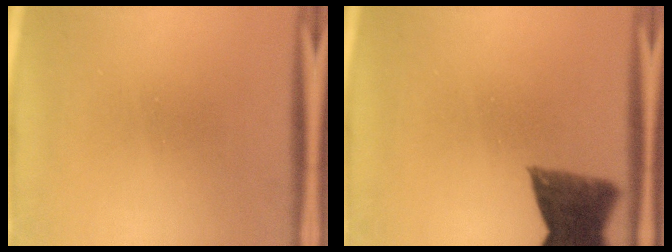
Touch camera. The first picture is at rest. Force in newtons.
{"total": 8.2}